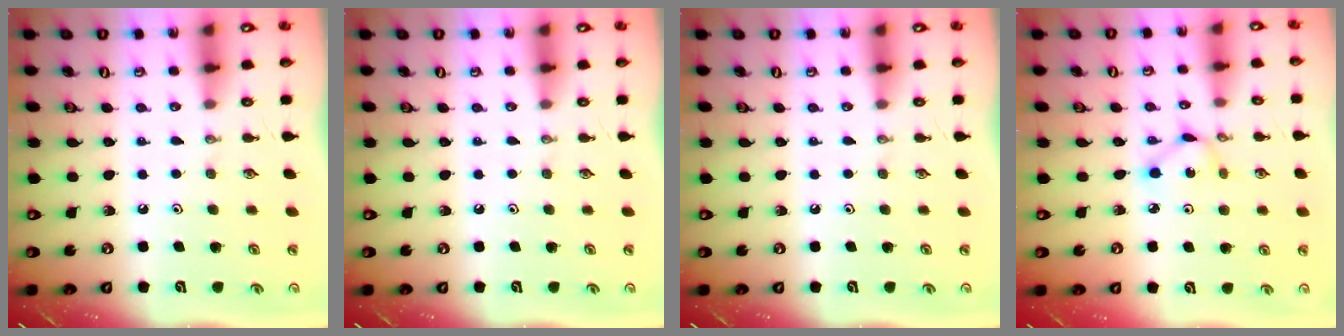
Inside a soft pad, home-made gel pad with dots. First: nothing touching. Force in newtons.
{"total": 0.0}
{"total": 0.0}
{"total": 2.8, "press": 2.8, "slide": 0.1}